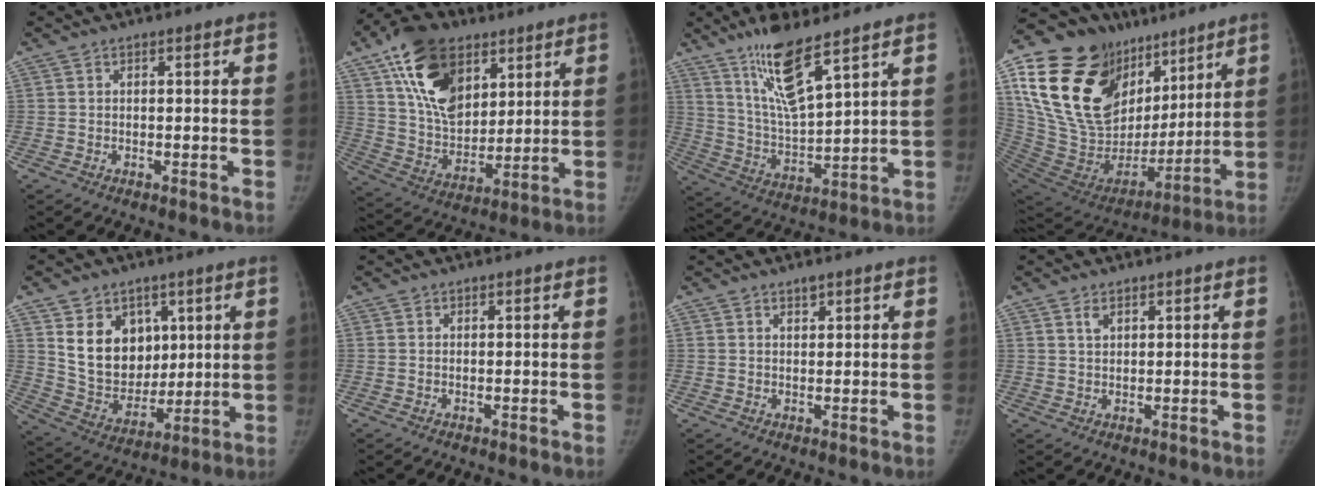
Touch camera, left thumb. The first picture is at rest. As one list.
[{"total": 19.6, "force": [9.5, 12.2, 12.1], "torque": [-0.185, -0.035, 0.170]}, {"total": 13.0, "force": [8.7, 2.6, 9.3], "torque": [-0.167, -0.057, 0.179]}, {"total": 33.5, "force": [16.0, 20.1, 21.4], "torque": [-0.365, -0.004, 0.297]}, {"total": 14.5, "force": [5.4, 11.0, 7.7], "torque": [-0.084, -0.038, 0.117]}, {"total": 0.0}, {"total": 1.5, "force": [1.1, 0.7, 0.7], "torque": [-0.003, -0.007, 0.017]}, {"total": 2.0, "force": [1.3, 1.2, 1.0], "torque": [-0.014, -0.006, 0.027]}]